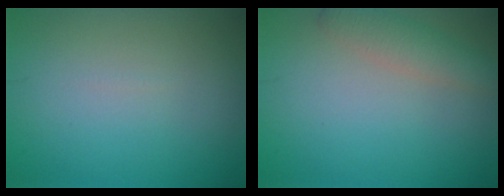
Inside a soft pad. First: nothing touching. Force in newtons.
{"total": 2.6, "press": 2.6, "slide": 0.1}